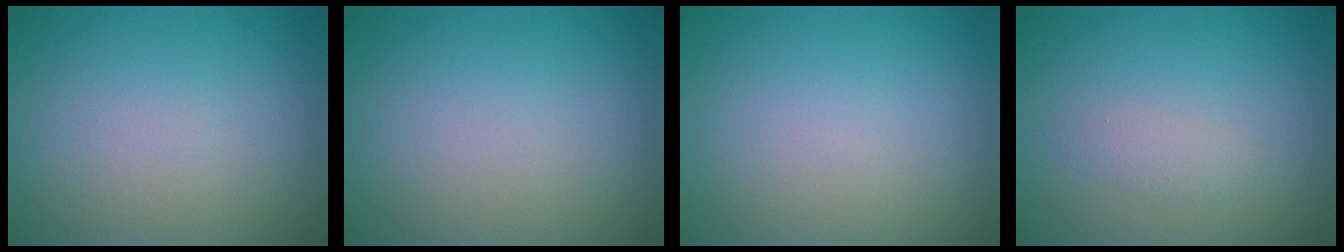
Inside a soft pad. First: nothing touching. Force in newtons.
{"total": 0.0}
{"total": 0.0}
{"total": 1.1, "press": 1.1, "slide": 0.0}